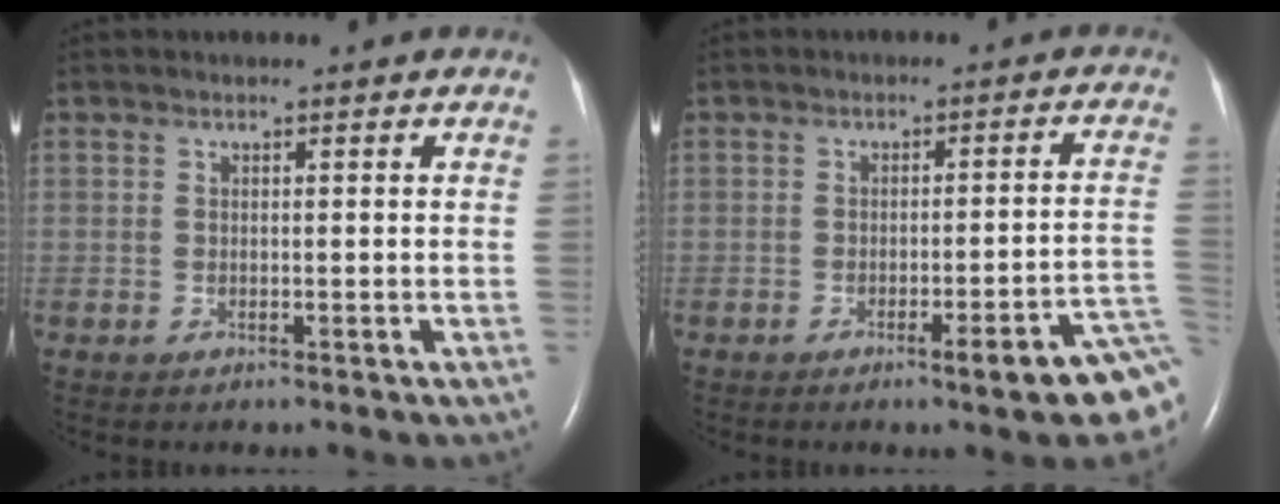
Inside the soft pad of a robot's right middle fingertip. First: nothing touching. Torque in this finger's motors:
{"motor_torque": [0.86, -0.77, 0.14, 0.05]}